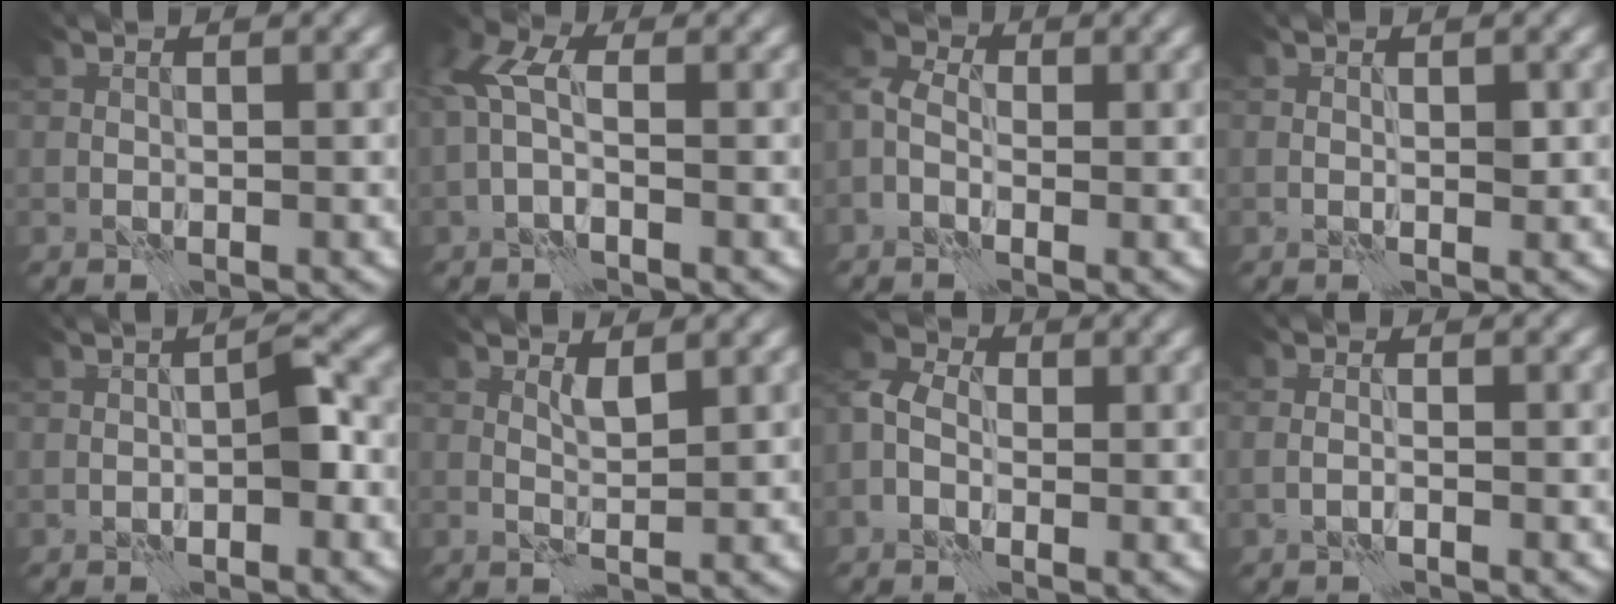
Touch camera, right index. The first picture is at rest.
{"total": 3.6, "force": [-0.1, 1.9, 3.0], "torque": [-0.074, 0.013, -0.015]}
{"total": 2.8, "force": [-0.8, 2.1, 1.7], "torque": [-0.037, 0.010, -0.025]}
{"total": 0.9, "force": [0.7, -0.2, 0.5], "torque": [-0.004, 0.000, 0.015]}
{"total": 1.9, "force": [-0.2, 0.2, 1.9], "torque": [-0.026, 0.009, -0.003]}
{"total": 1.6, "force": [1.4, -0.6, 0.5], "torque": [-0.010, -0.001, 0.027]}
{"total": 3.2, "force": [-0.5, 2.4, 2.0], "torque": [-0.042, 0.010, -0.019]}
{"total": 0.7, "force": [-0.5, -0.4, 0.3], "torque": [-0.007, 0.001, -0.017]}